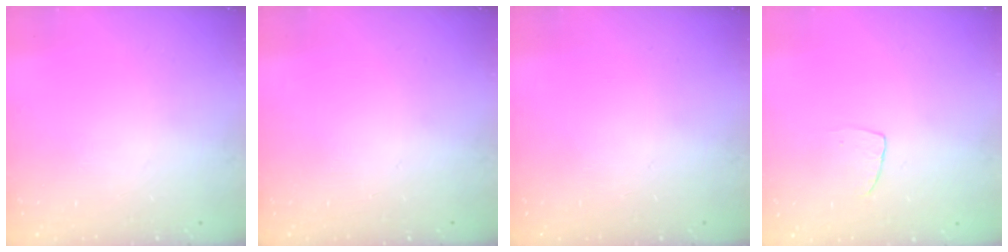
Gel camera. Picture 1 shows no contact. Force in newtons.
{"total": 0.0}
{"total": 0.0}
{"total": 4.0, "press": 4.0, "slide": 0.3}